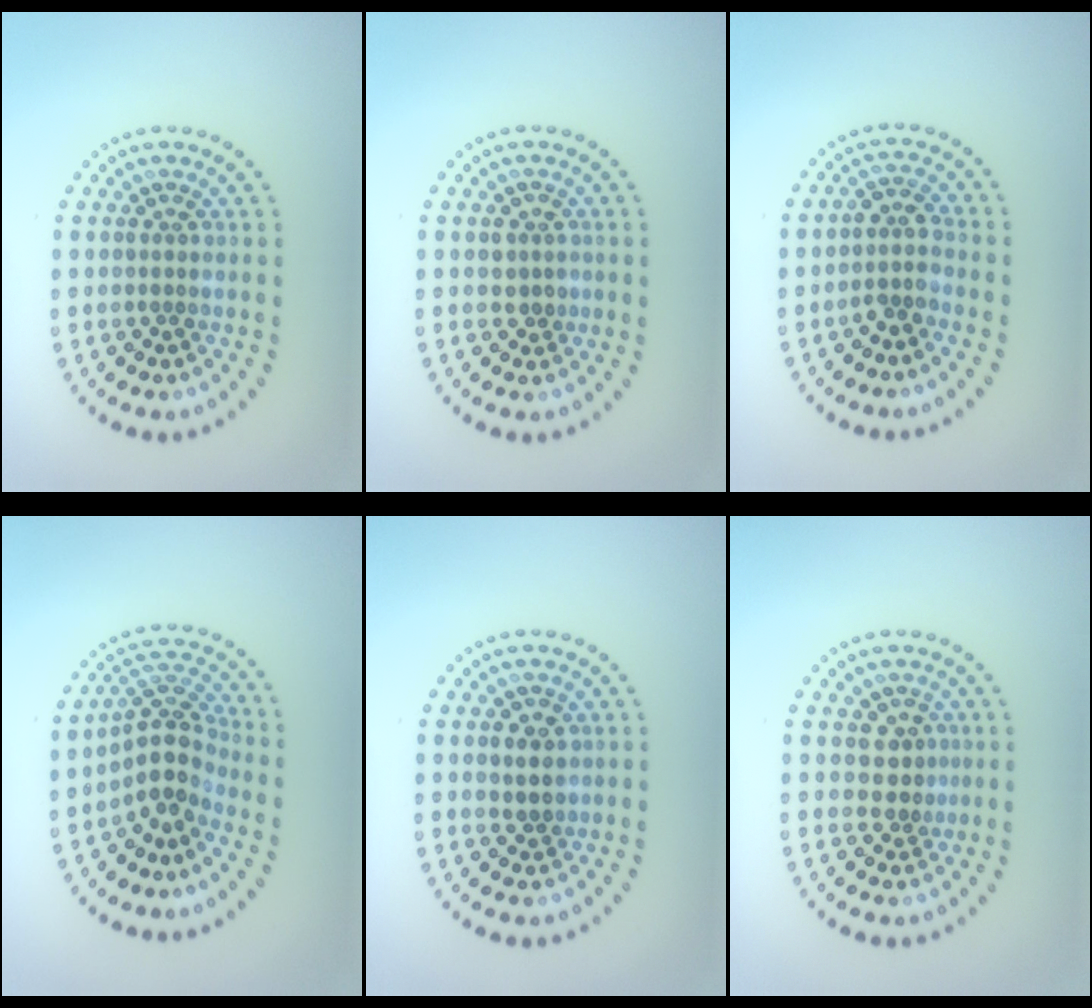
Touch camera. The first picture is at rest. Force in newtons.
{"total": 1.4, "press": 1.3, "slide": 0.6}
{"total": 2.0, "press": 1.6, "slide": 1.2}
{"total": 3.7, "press": 2.8, "slide": 2.5}
{"total": 1.6, "press": 1.4, "slide": 0.8}
{"total": 2.0, "press": 1.8, "slide": 0.9}